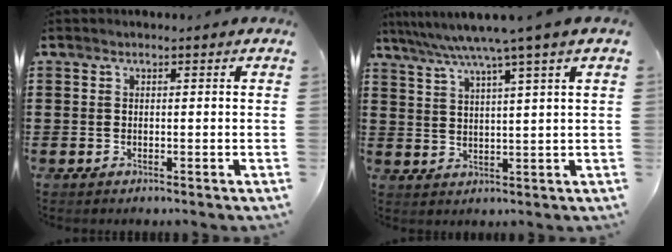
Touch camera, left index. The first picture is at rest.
{"total": 6.1, "force": [4.6, -1.1, 4.0], "torque": [-0.092, -0.020, 0.073]}